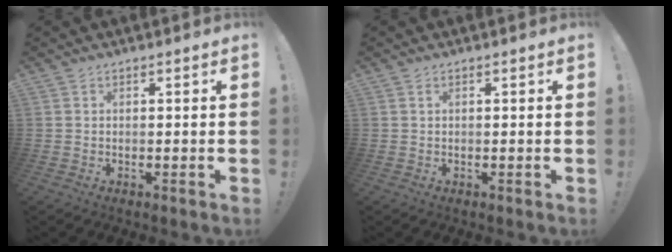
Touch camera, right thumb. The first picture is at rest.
{"total": 0.5, "force": [0.2, 0.0, 0.4], "torque": [-0.009, 0.001, 0.004]}